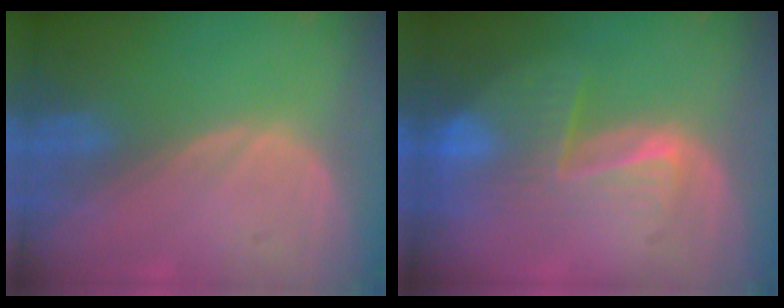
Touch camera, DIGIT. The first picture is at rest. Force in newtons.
{"total": 8.4, "press": 7.2, "slide": 4.3}